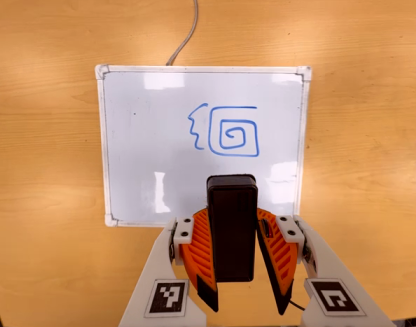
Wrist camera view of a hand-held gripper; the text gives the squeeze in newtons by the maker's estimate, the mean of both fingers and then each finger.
{"total": 6.8, "left": 6.2, "right": 7.5}